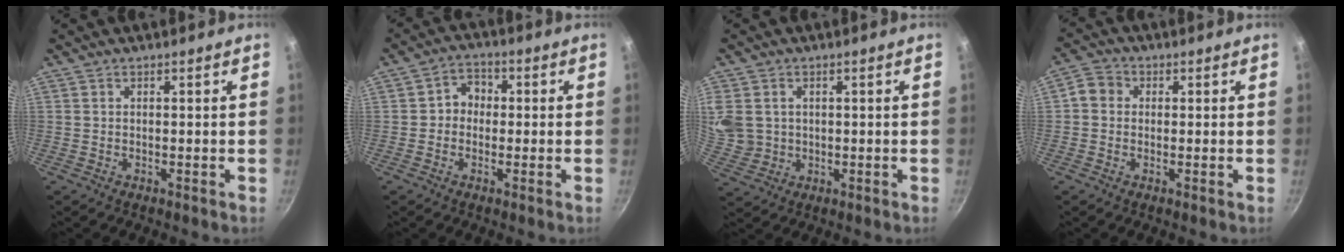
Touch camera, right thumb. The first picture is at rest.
{"total": 1.2, "force": [0.0, 1.1, 0.5], "torque": [-0.004, 0.002, -0.003]}
{"total": 9.6, "force": [1.7, 8.3, 4.6], "torque": [-0.098, -0.008, 0.042]}
{"total": 4.0, "force": [0.1, 3.5, 1.8], "torque": [-0.020, 0.008, -0.015]}